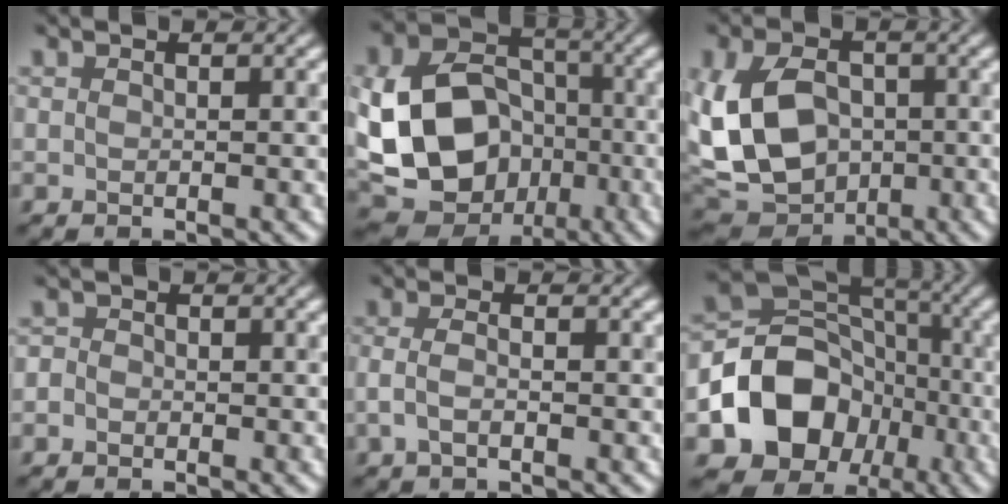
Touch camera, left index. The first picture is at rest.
{"total": 14.3, "force": [-2.7, 11.6, 7.8], "torque": [-0.142, -0.027, -0.041]}
{"total": 10.1, "force": [-0.7, 7.5, 6.6], "torque": [-0.148, -0.012, -0.011]}
{"total": 0.7, "force": [-0.4, 0.6, 0.0], "torque": [0.003, -0.003, -0.013]}
{"total": 1.5, "force": [-0.7, 0.4, 1.2], "torque": [-0.028, -0.001, -0.018]}
{"total": 10.1, "force": [-3.5, 8.2, 4.7], "torque": [-0.062, -0.001, -0.064]}